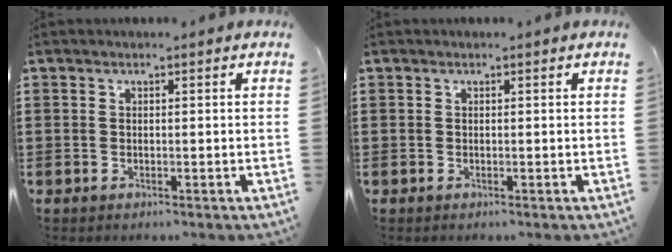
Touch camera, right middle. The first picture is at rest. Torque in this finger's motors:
{"motor_torque": [0.00, 0.00, 0.04, -0.01]}